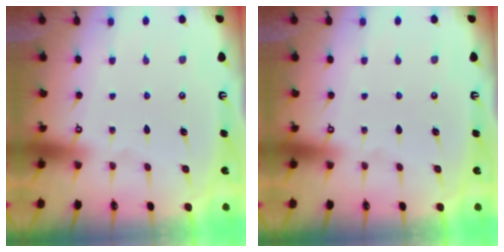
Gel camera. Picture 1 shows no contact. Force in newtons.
{"total": 0.0}